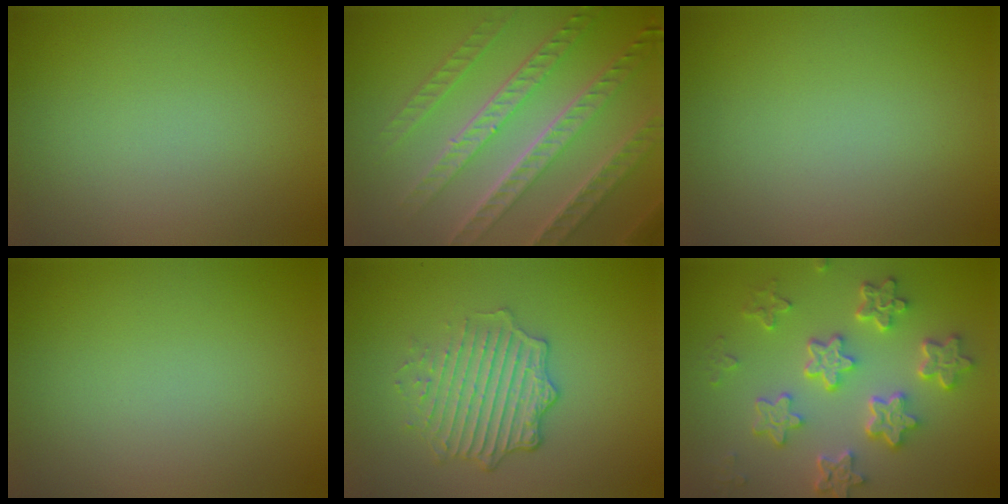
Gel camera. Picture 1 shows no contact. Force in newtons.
{"total": 7.8, "press": 5.6, "slide": 5.4}
{"total": 0.0}
{"total": 0.0}
{"total": 4.9, "press": 3.5, "slide": 3.3}
{"total": 6.4, "press": 4.9, "slide": 4.2}